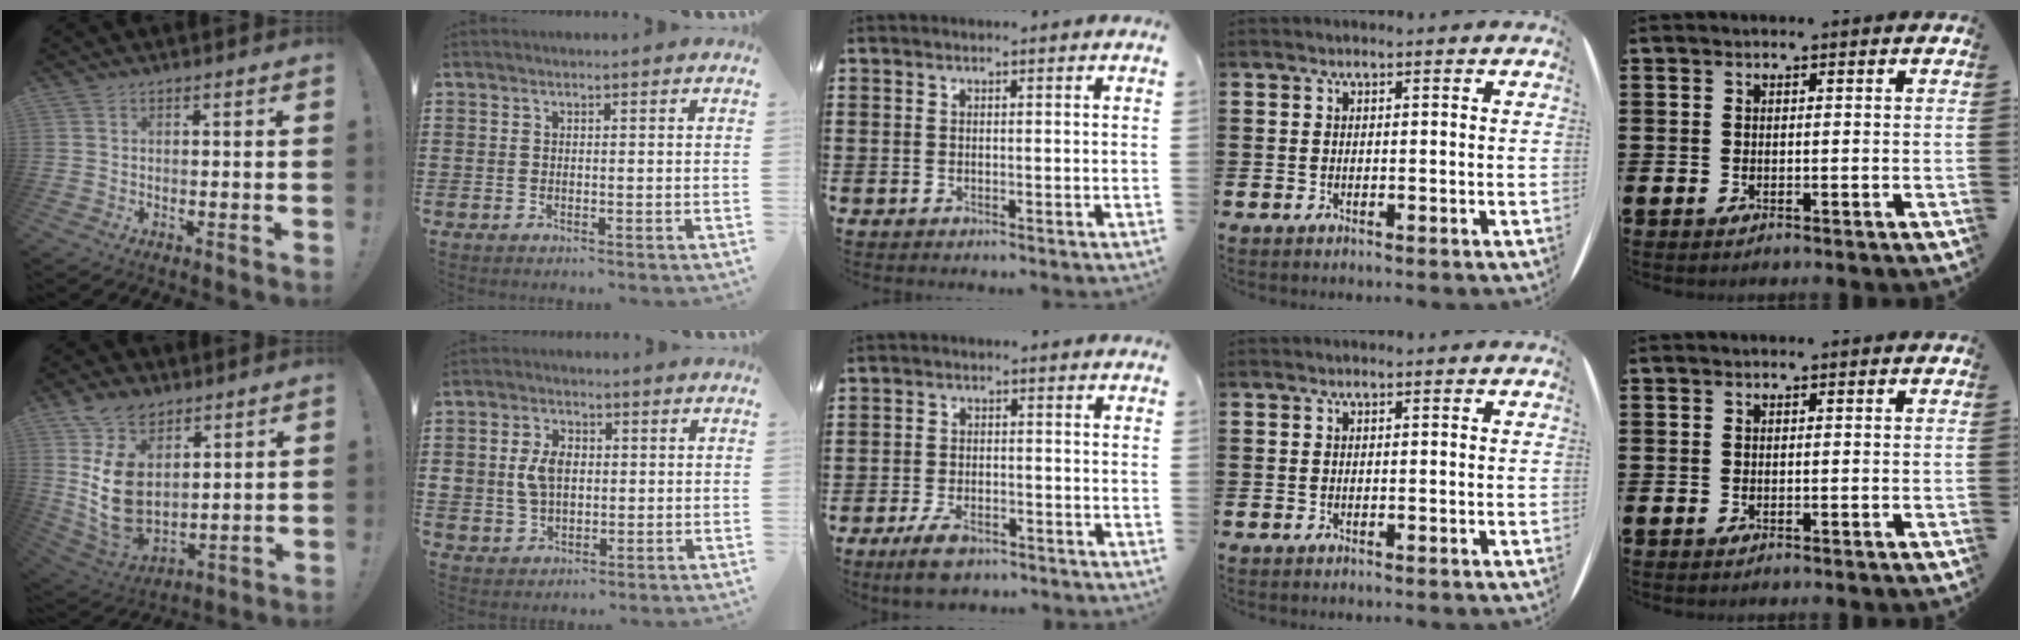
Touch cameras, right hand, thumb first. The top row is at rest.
{"thumb": {"total": 16.4, "force": [4.9, 11.5, 10.7], "torque": [-0.224, -0.031, 0.093]}, "index": {"total": 5.3, "force": [0.3, 3.9, 3.5], "torque": [-0.092, 0.009, 0.000]}, "middle": {"total": 4.6, "force": [-3.5, 1.7, 2.5], "torque": [-0.048, 0.009, -0.066]}}